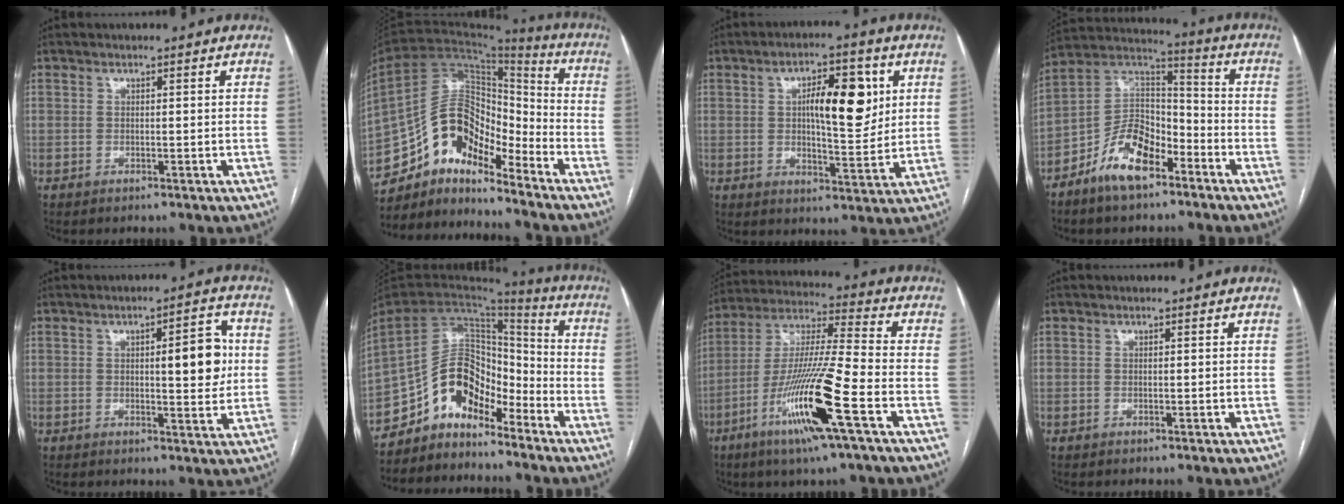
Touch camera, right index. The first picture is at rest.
{"total": 14.3, "force": [-11.4, 6.2, 6.1], "torque": [-0.112, 0.067, -0.208]}
{"total": 10.5, "force": [2.7, 3.4, 9.5], "torque": [-0.149, 0.012, 0.045]}
{"total": 11.9, "force": [-7.1, 5.6, 7.8], "torque": [-0.155, 0.020, -0.135]}
{"total": 7.5, "force": [0.9, 2.0, 7.1], "torque": [-0.093, 0.008, 0.012]}
{"total": 12.3, "force": [-9.5, 6.3, 4.6], "torque": [-0.085, 0.051, -0.175]}
{"total": 17.1, "force": [-7.4, 0.0, 15.4], "torque": [-0.314, -0.020, -0.139]}
{"total": 0.0}